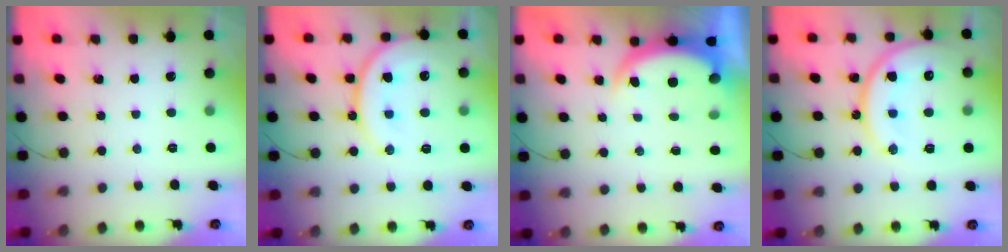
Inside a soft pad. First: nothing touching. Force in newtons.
{"total": 15.6, "press": 15.5, "slide": 1.7}
{"total": 5.8, "press": 5.8, "slide": 0.9}
{"total": 17.9, "press": 17.8, "slide": 1.5}